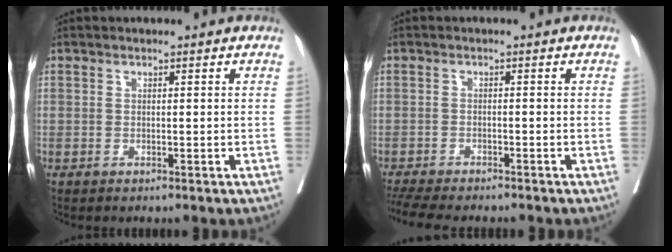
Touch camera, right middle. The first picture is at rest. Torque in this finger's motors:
{"motor_torque": [0.42, -0.68, 0.10, 0.03]}